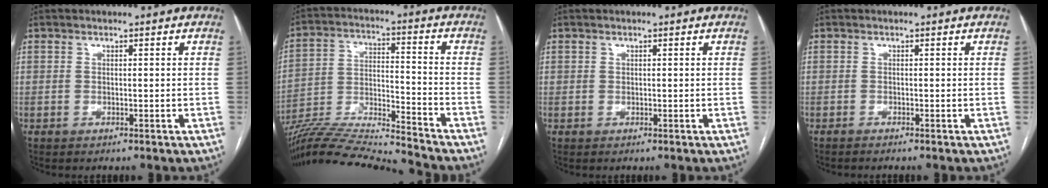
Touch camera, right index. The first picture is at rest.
{"total": 17.5, "force": [-16.7, -1.8, 5.0], "torque": [-0.091, 0.006, -0.290]}
{"total": 0.0}
{"total": 1.0, "force": [-0.9, -0.2, 0.4], "torque": [-0.003, 0.002, -0.013]}